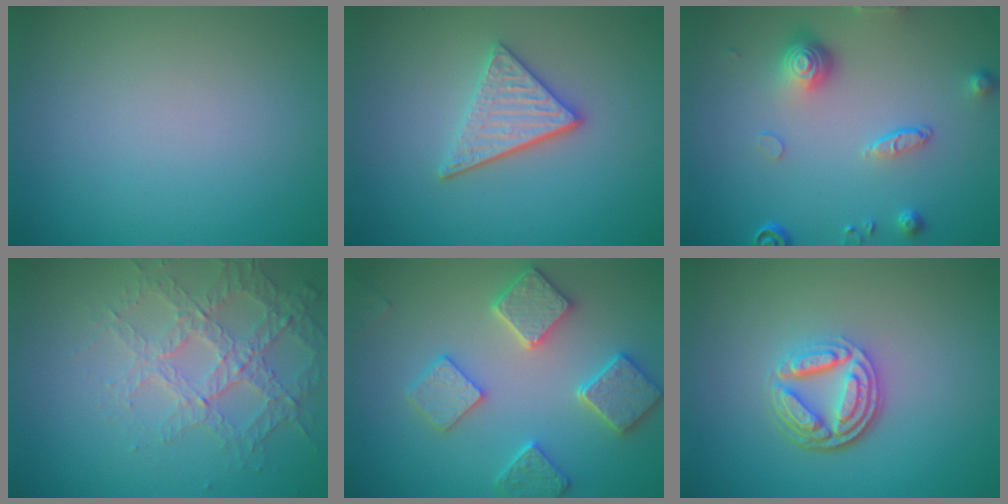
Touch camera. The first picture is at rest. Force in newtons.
{"total": 3.6, "press": 3.0, "slide": 2.0}
{"total": 4.3, "press": 3.2, "slide": 2.8}
{"total": 3.7, "press": 3.4, "slide": 1.4}
{"total": 4.8, "press": 4.5, "slide": 1.6}
{"total": 4.9, "press": 3.5, "slide": 3.4}